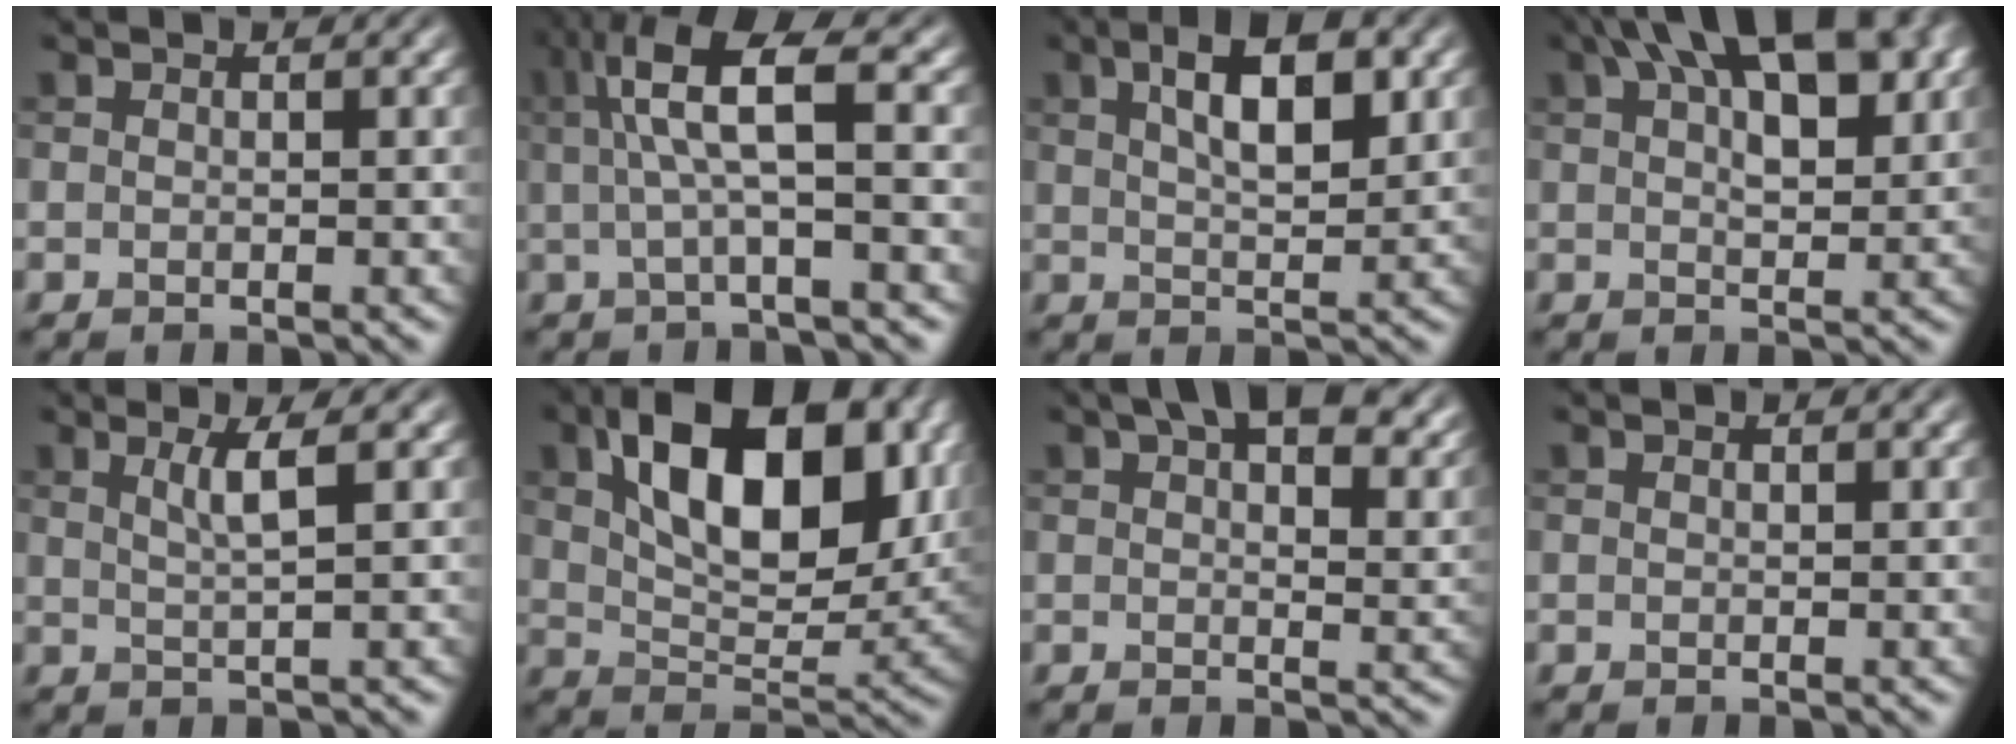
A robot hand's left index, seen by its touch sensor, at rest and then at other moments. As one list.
[{"total": 6.0, "force": [1.0, 1.1, 5.8], "torque": [-0.104, 0.013, 0.013]}, {"total": 6.1, "force": [2.4, 2.2, 5.1], "torque": [-0.083, 0.008, 0.039]}, {"total": 12.4, "force": [5.5, 5.3, 9.7], "torque": [-0.141, 0.028, 0.070]}, {"total": 2.5, "force": [0.9, 0.5, 2.3], "torque": [-0.038, 0.001, 0.014]}, {"total": 13.8, "force": [5.0, 7.6, 10.4], "torque": [-0.162, 0.005, 0.091]}, {"total": 8.8, "force": [5.1, 3.9, 6.1], "torque": [-0.072, 0.011, 0.075]}, {"total": 0.0}]